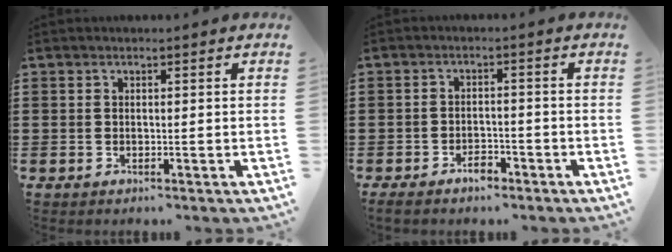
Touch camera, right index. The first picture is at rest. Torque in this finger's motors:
{"motor_torque": [-0.95, 0.04, -1.05, -0.21]}